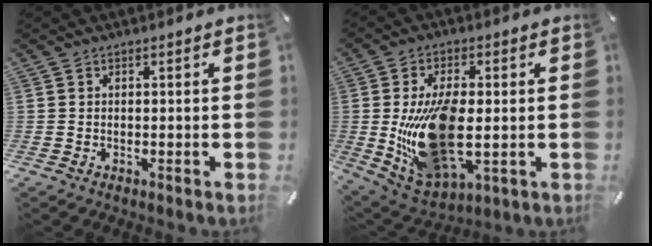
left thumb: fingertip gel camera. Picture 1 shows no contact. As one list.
[{"total": 19.3, "force": [-0.3, 10.8, 16.0], "torque": [-0.327, -0.018, 0.007]}]